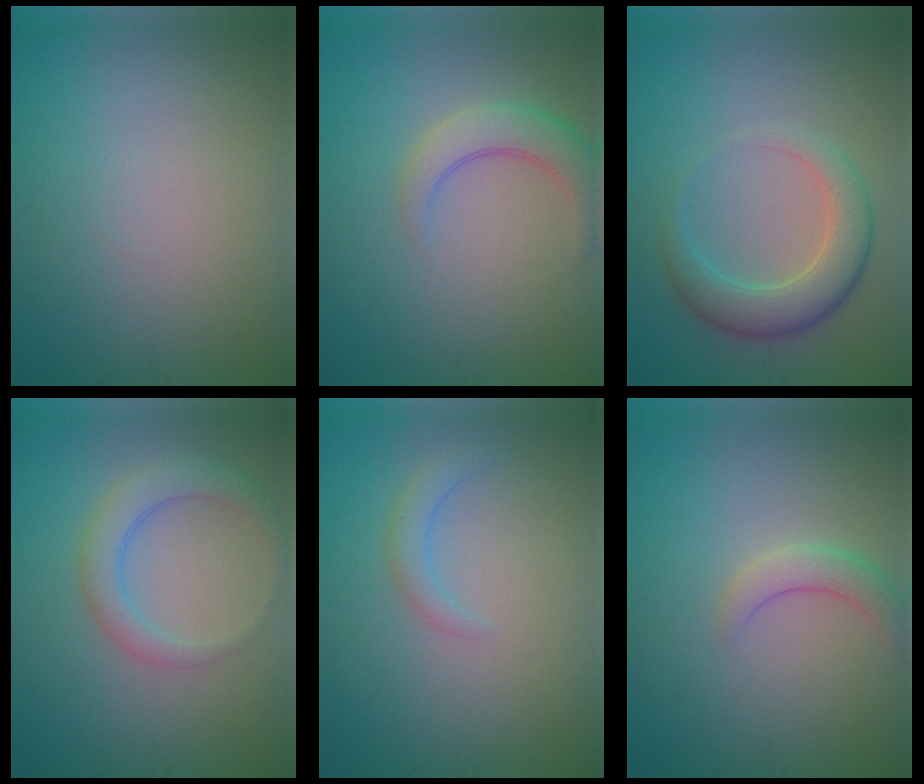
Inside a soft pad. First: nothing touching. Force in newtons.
{"total": 3.6, "press": 3.6, "slide": 0.2}
{"total": 4.7, "press": 4.7, "slide": 0.4}
{"total": 3.2, "press": 3.2, "slide": 0.2}
{"total": 1.6, "press": 1.6, "slide": 0.2}
{"total": 2.3, "press": 2.2, "slide": 0.1}